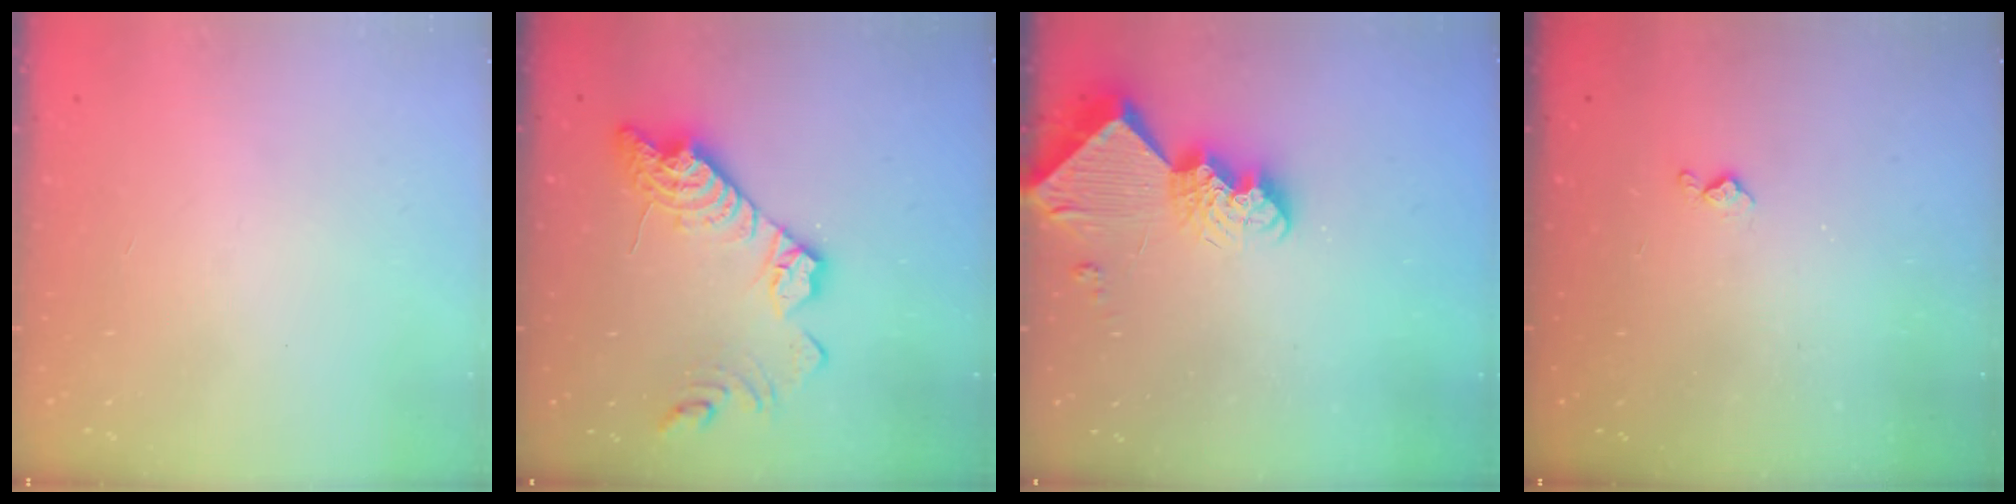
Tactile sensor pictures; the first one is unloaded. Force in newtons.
{"total": 17.0, "press": 16.9, "slide": 1.3}
{"total": 12.1, "press": 12.0, "slide": 1.3}
{"total": 3.8, "press": 3.8, "slide": 0.3}